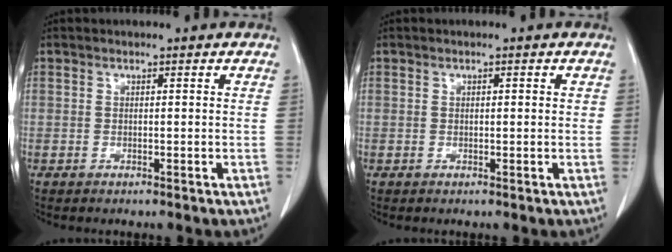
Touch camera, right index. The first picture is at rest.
{"total": 1.1, "force": [0.3, 0.3, 1.0], "torque": [-0.014, 0.002, 0.003]}